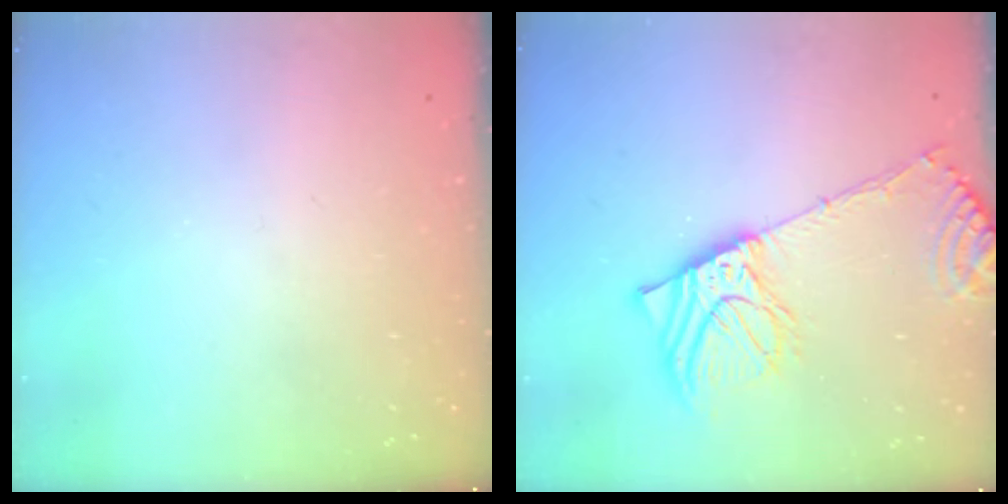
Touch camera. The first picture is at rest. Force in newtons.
{"total": 16.3, "press": 15.9, "slide": 3.7}